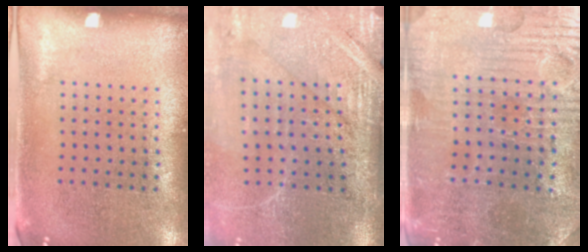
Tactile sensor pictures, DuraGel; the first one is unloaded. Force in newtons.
{"total": 4.3, "press": 3.7, "slide": 2.2}
{"total": 3.5, "press": 3.5, "slide": 0.5}